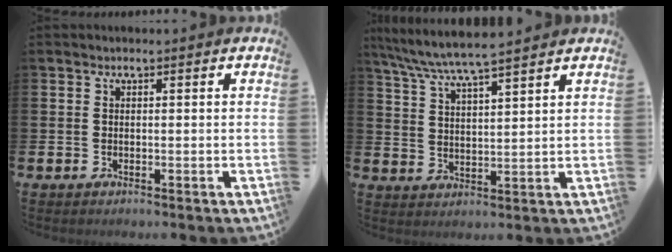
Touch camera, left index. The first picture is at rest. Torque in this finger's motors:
{"motor_torque": [0.41, -0.51, 0.41, 0.21]}